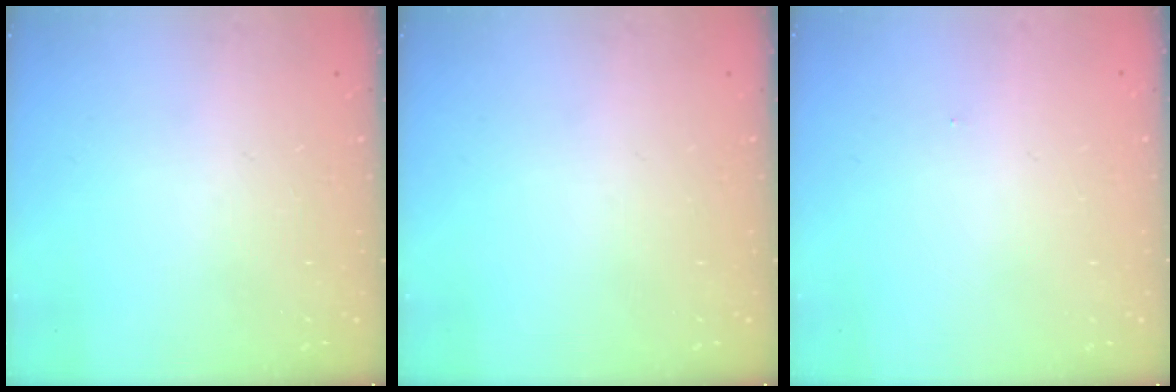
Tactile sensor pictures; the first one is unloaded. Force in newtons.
{"total": 0.0}
{"total": 5.3, "press": 0.3, "slide": 5.2}